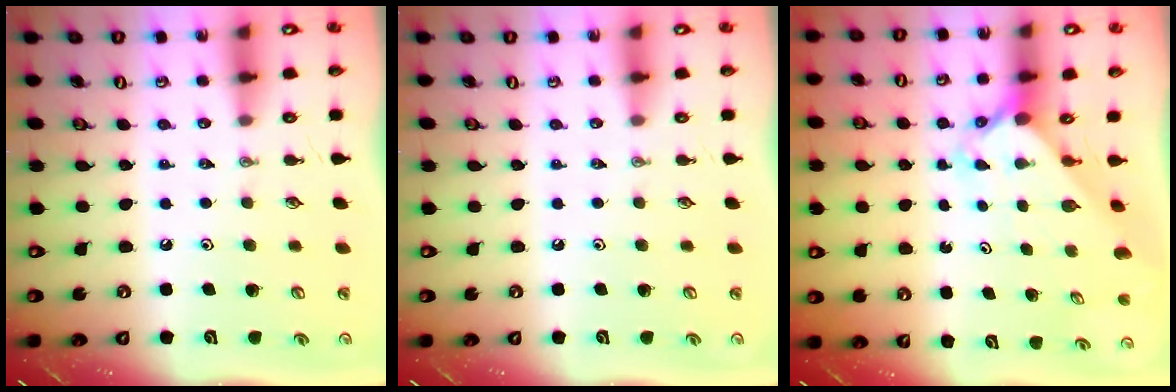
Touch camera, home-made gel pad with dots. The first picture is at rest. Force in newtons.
{"total": 0.0}
{"total": 2.5, "press": 2.5, "slide": 0.3}